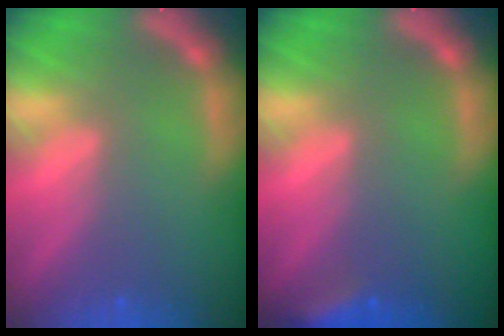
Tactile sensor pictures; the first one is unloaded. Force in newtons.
{"total": 2.9}